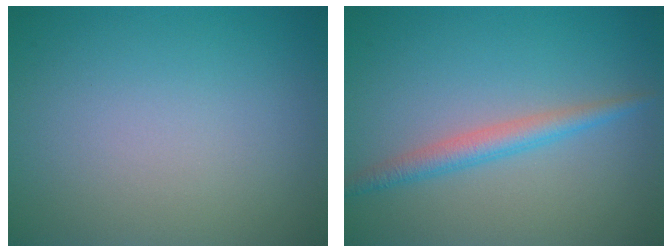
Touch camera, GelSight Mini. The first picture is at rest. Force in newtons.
{"total": 2.5, "press": 2.5, "slide": 0.1}